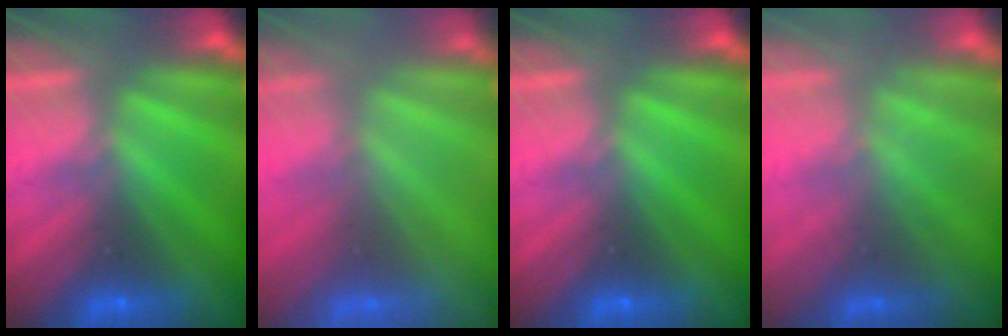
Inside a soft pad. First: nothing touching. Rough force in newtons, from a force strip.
{"total": 8.1}
{"total": 0.0}
{"total": 2.3}